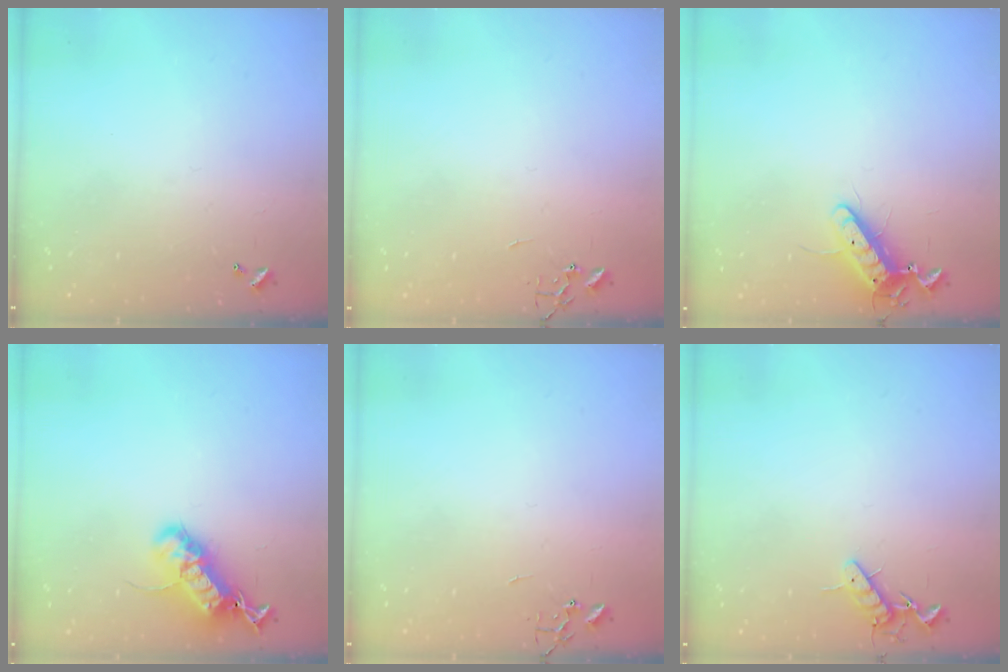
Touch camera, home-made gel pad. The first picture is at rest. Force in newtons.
{"total": 0.0}
{"total": 11.2, "press": 11.1, "slide": 1.4}
{"total": 18.4, "press": 18.4, "slide": 0.6}
{"total": 0.0}
{"total": 8.0, "press": 7.9, "slide": 1.4}